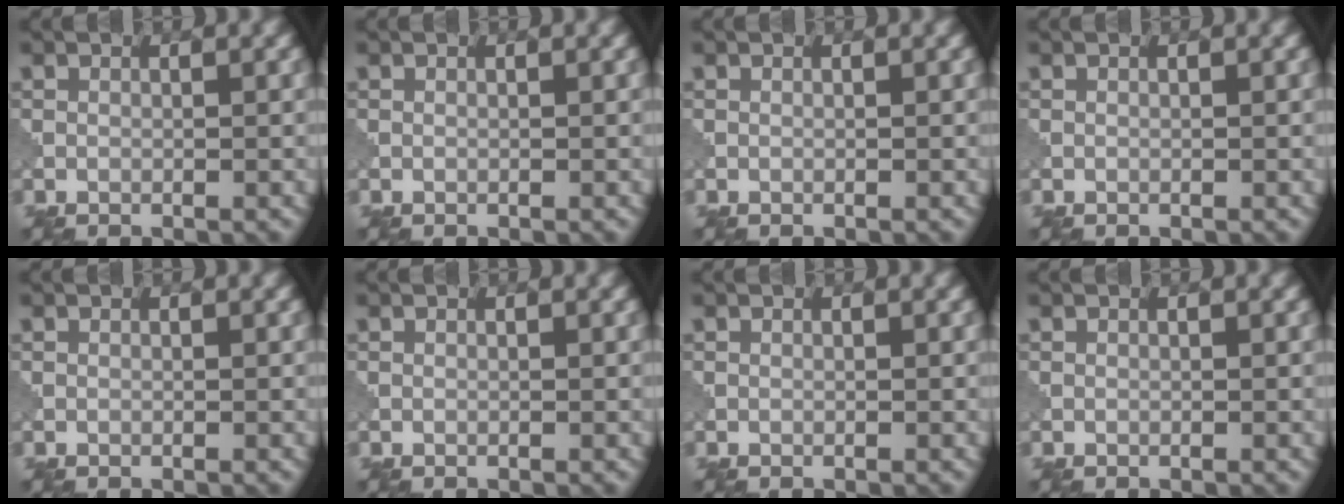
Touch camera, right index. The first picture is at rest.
{"total": 0.0}
{"total": 0.0}
{"total": 0.0}
{"total": 0.0}
{"total": 0.0}
{"total": 0.0}
{"total": 0.0}